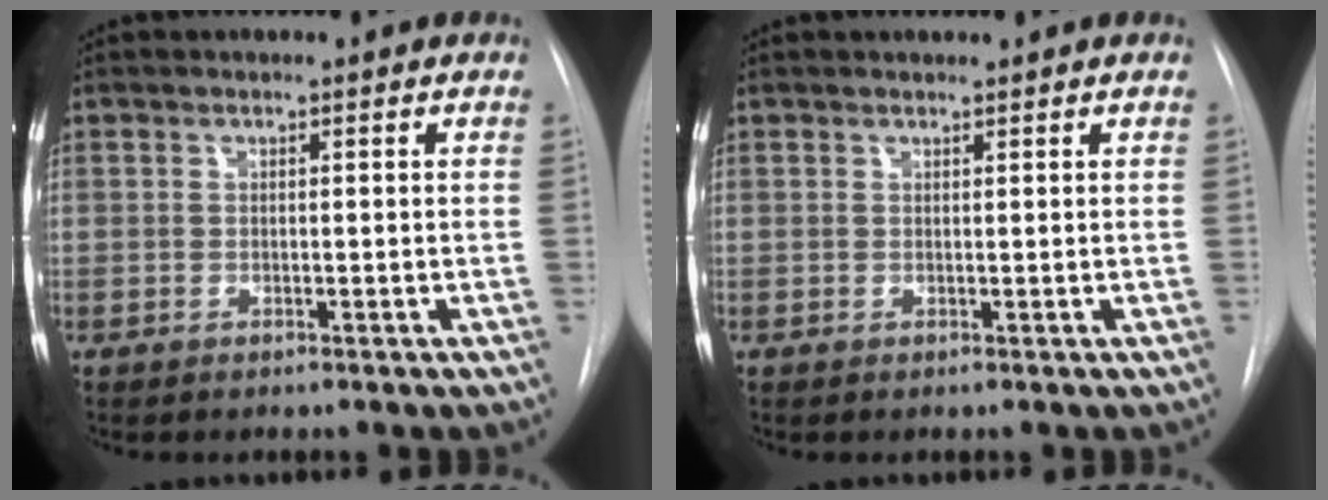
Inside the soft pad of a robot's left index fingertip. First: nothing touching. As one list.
[{"total": 0.8, "force": [0.7, -0.1, 0.1], "torque": [-0.001, 0.006, 0.017]}]